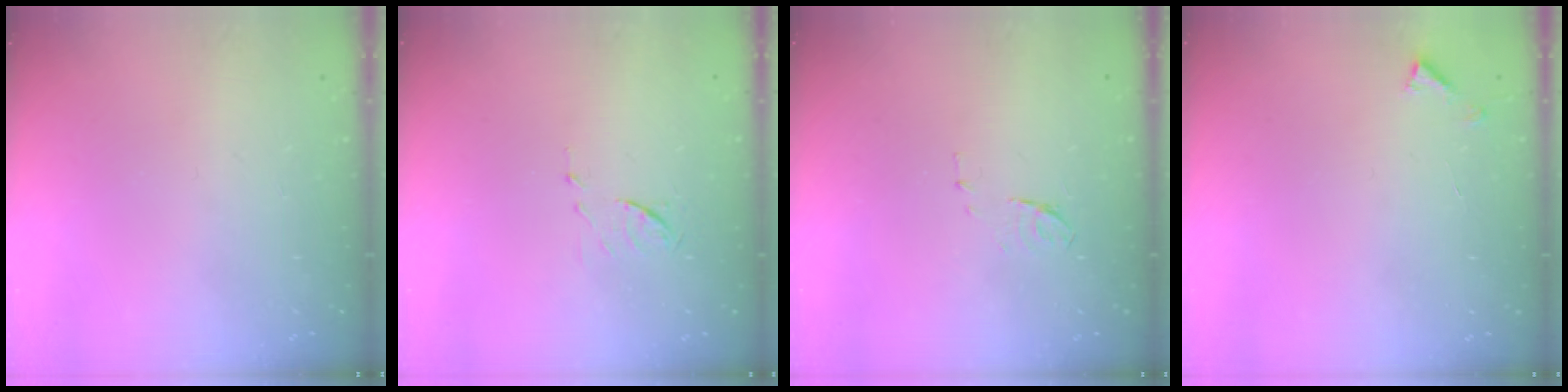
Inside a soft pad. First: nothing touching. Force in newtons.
{"total": 5.8, "press": 5.8, "slide": 0.8}
{"total": 5.8, "press": 5.8, "slide": 0.7}
{"total": 4.3, "press": 4.2, "slide": 0.3}